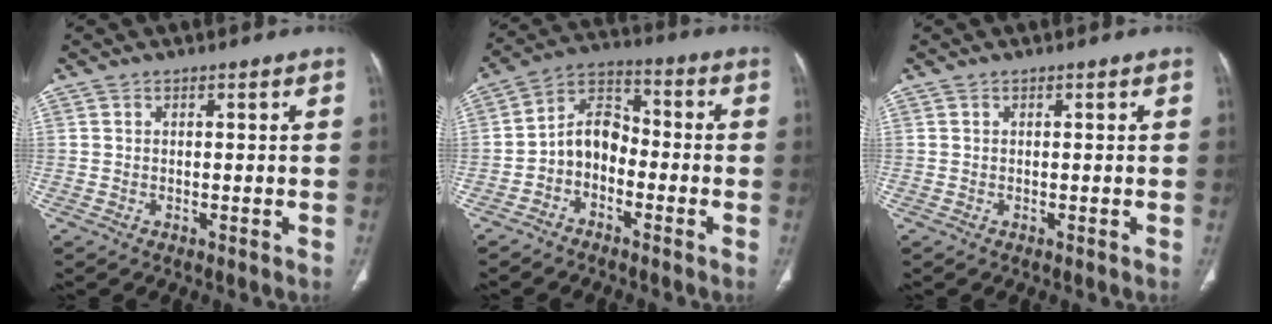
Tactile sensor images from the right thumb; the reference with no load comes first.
{"total": 8.1, "force": [-2.6, 5.8, 4.9], "torque": [-0.071, 0.042, -0.064]}
{"total": 0.0}